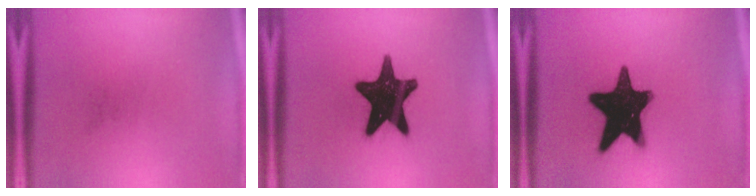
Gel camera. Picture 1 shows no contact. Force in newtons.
{"total": 17.9}
{"total": 19.4}